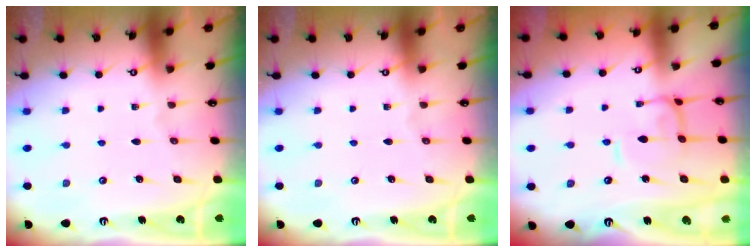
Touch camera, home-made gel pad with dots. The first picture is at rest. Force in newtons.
{"total": 0.0}
{"total": 0.6, "press": 0.5, "slide": 0.4}